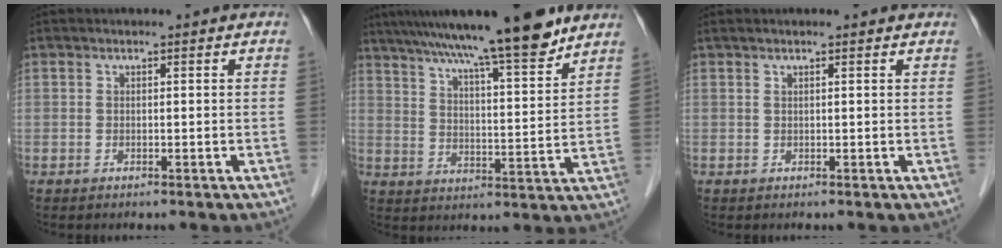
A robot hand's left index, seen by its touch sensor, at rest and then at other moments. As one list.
[{"total": 17.0, "force": [13.7, 0.5, 10.0], "torque": [-0.155, 0.014, 0.212]}, {"total": 1.7, "force": [1.4, 0.1, 1.0], "torque": [-0.018, 0.023, 0.019]}]